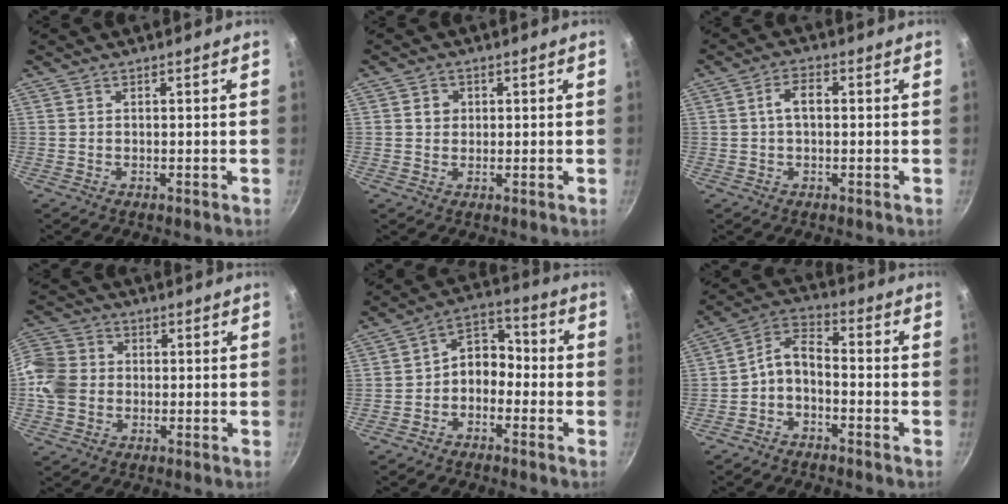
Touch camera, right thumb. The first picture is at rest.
{"total": 2.5, "force": [0.6, 2.3, 0.9], "torque": [0.000, 0.001, 0.009]}
{"total": 4.0, "force": [0.2, 2.3, 3.3], "torque": [-0.056, 0.015, 0.000]}
{"total": 10.0, "force": [-0.6, 8.4, 5.4], "torque": [-0.108, 0.024, -0.020]}
{"total": 8.1, "force": [-2.1, 5.9, 5.1], "torque": [-0.052, 0.044, -0.054]}
{"total": 6.7, "force": [-2.5, 3.9, 4.8], "torque": [-0.088, 0.045, -0.061]}